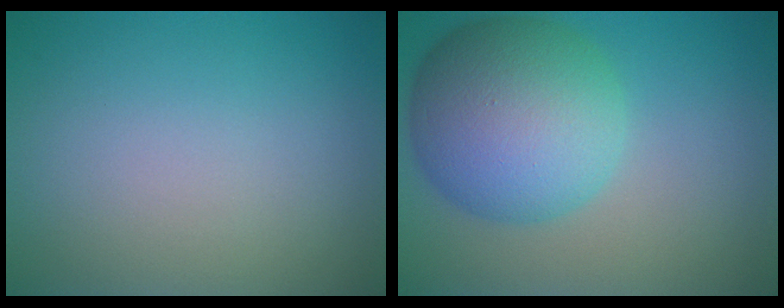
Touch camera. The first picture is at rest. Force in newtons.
{"total": 10.0, "press": 10.0, "slide": 0.1}